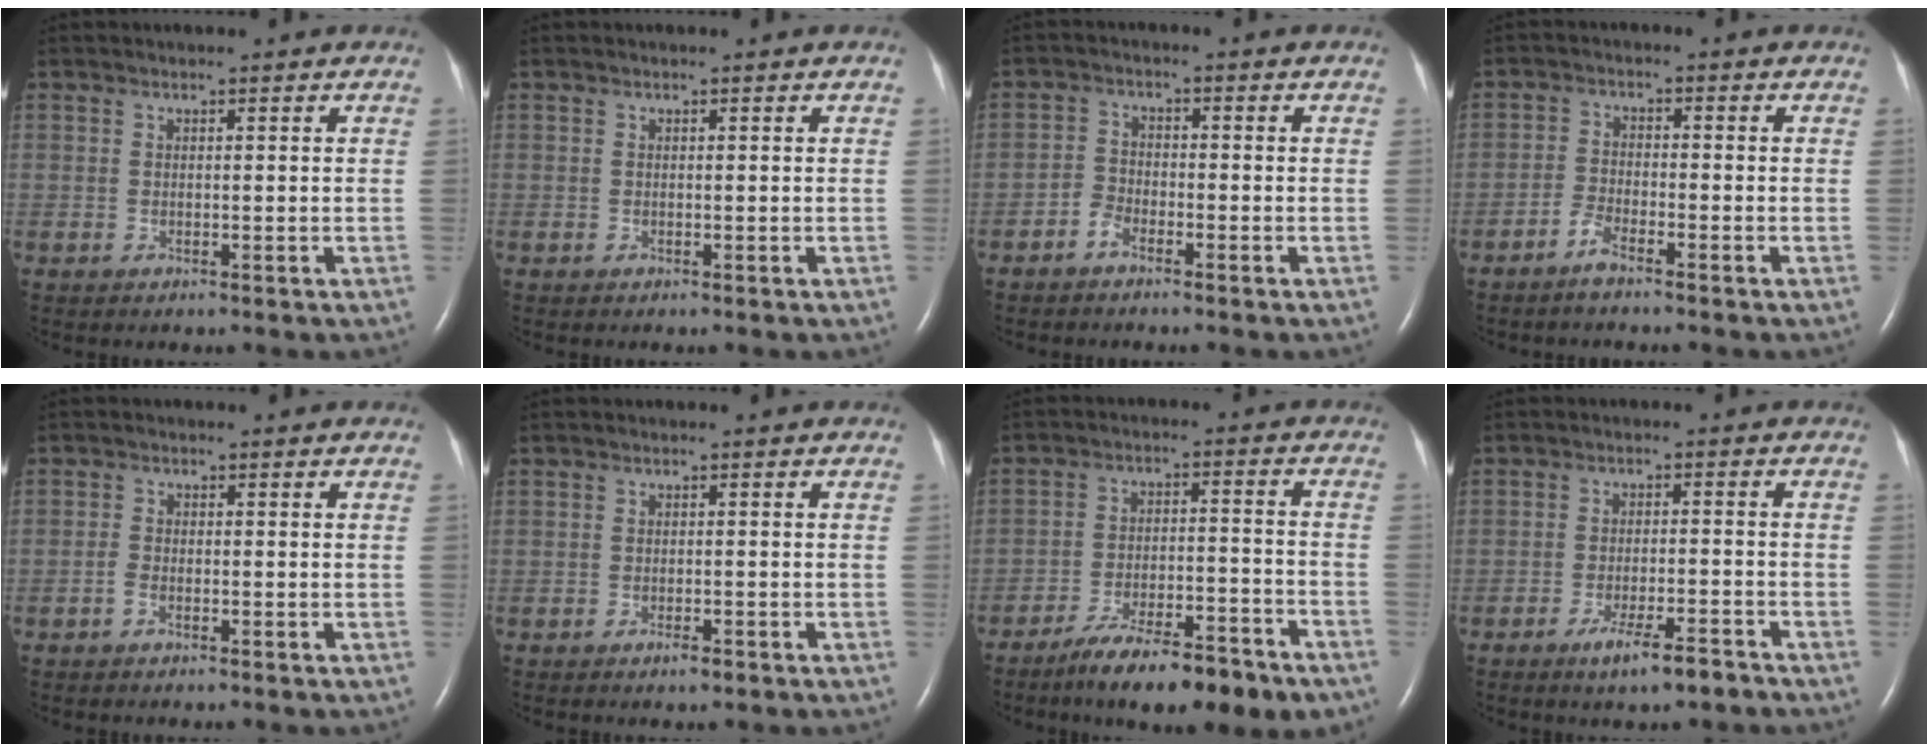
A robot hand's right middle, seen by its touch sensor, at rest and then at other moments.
{"total": 0.0}
{"total": 2.4, "force": [-1.9, 1.0, 0.9], "torque": [-0.023, 0.002, -0.039]}
{"total": 3.0, "force": [-2.5, 0.3, 1.6], "torque": [-0.042, -0.003, -0.054]}
{"total": 1.2, "force": [-0.8, 0.5, 0.8], "torque": [-0.020, 0.001, -0.016]}
{"total": 1.2, "force": [-0.9, 0.3, 0.9], "torque": [-0.018, -0.002, -0.012]}
{"total": 13.6, "force": [-10.2, 2.7, 8.5], "torque": [-0.127, -0.008, -0.161]}
{"total": 5.5, "force": [-3.9, 0.5, 3.8], "torque": [-0.071, -0.008, -0.065]}